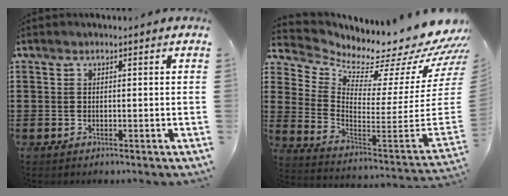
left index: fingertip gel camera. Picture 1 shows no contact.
{"total": 4.9, "force": [4.4, 1.0, 1.9], "torque": [-0.036, -0.081, 0.059]}